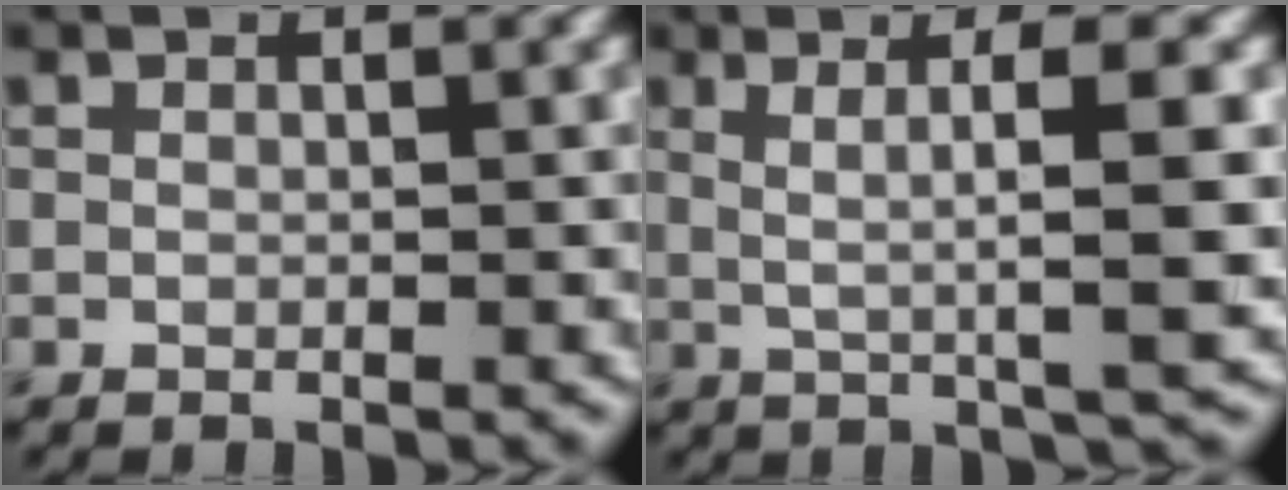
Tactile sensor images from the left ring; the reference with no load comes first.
{"total": 5.8, "force": [0.8, 1.0, 5.7], "torque": [-0.093, 0.007, 0.015]}